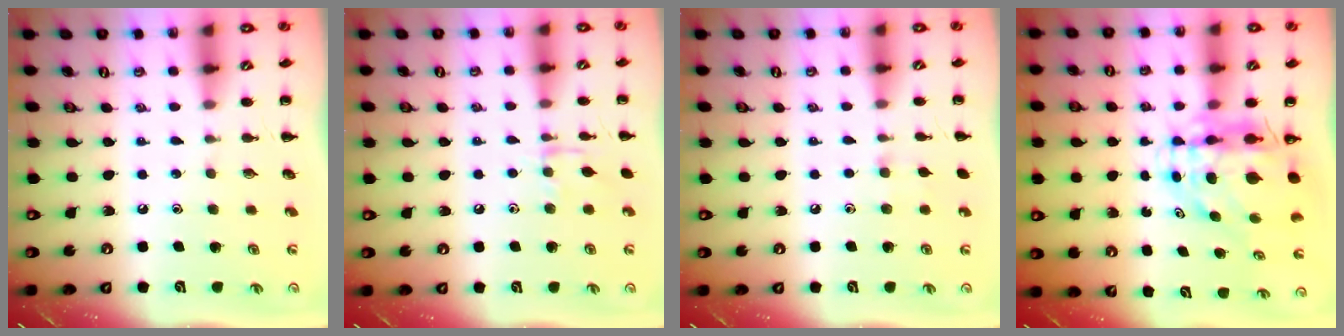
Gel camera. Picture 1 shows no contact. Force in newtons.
{"total": 7.1, "press": 7.0, "slide": 1.2}
{"total": 4.7, "press": 4.3, "slide": 1.9}
{"total": 7.1, "press": 6.7, "slide": 2.3}